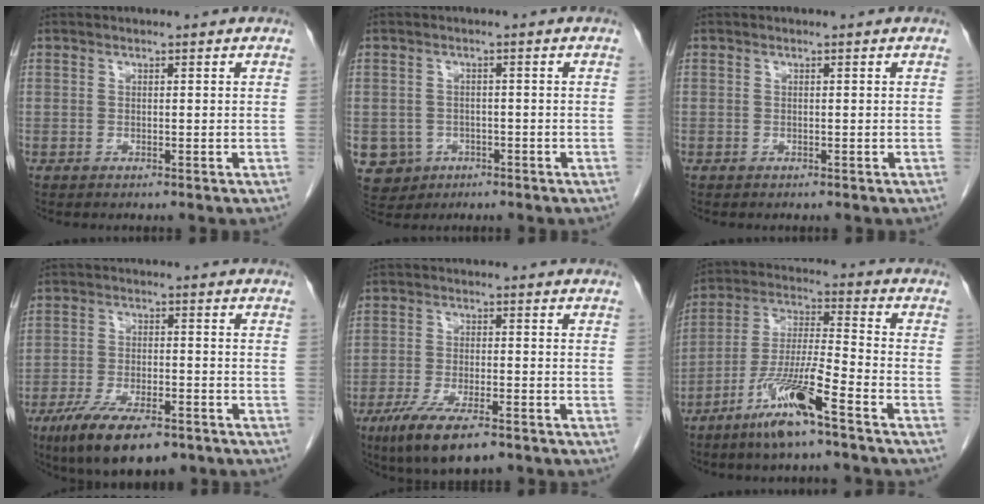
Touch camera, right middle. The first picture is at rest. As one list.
[{"total": 5.4, "force": [-2.2, 4.9, 0.7], "torque": [-0.019, 0.005, -0.029]}, {"total": 0.0}, {"total": 12.0, "force": [-8.1, 3.7, 8.0], "torque": [-0.138, -0.017, -0.131]}, {"total": 10.0, "force": [-6.7, 2.3, 7.0], "torque": [-0.126, -0.020, -0.107]}, {"total": 12.0, "force": [-7.4, 0.3, 9.5], "torque": [-0.193, -0.019, -0.145]}]